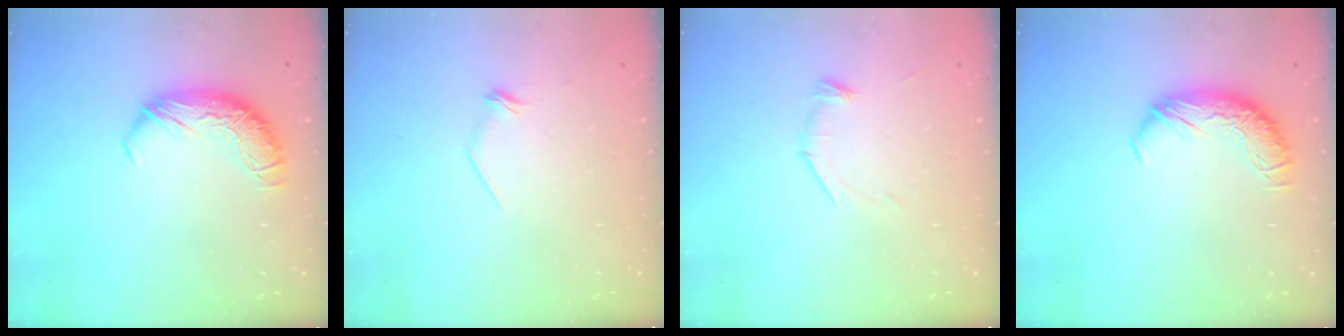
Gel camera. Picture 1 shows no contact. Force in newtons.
{"total": 8.1, "press": 8.1, "slide": 0.5}
{"total": 8.6, "press": 8.6, "slide": 0.7}
{"total": 0.0}